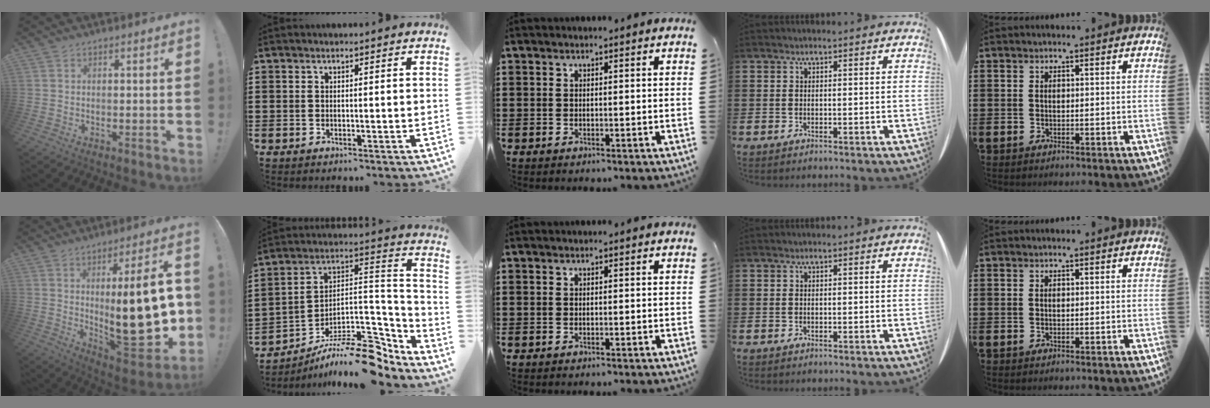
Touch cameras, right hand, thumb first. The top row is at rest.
{"thumb": {"total": 25.3, "force": [0.1, 8.1, 24.0], "torque": [-0.346, -0.022, 0.012]}, "index": {"total": 11.8, "force": [-8.7, 4.3, 6.8], "torque": [-0.096, 0.029, -0.155]}}